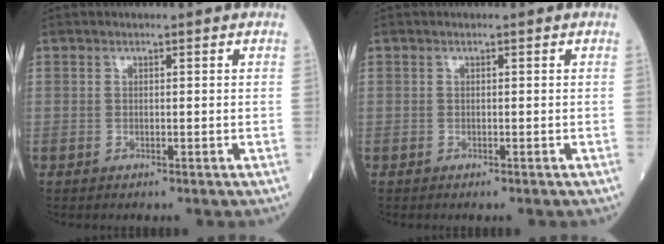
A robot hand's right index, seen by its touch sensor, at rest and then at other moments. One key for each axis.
{"total": 0.0}